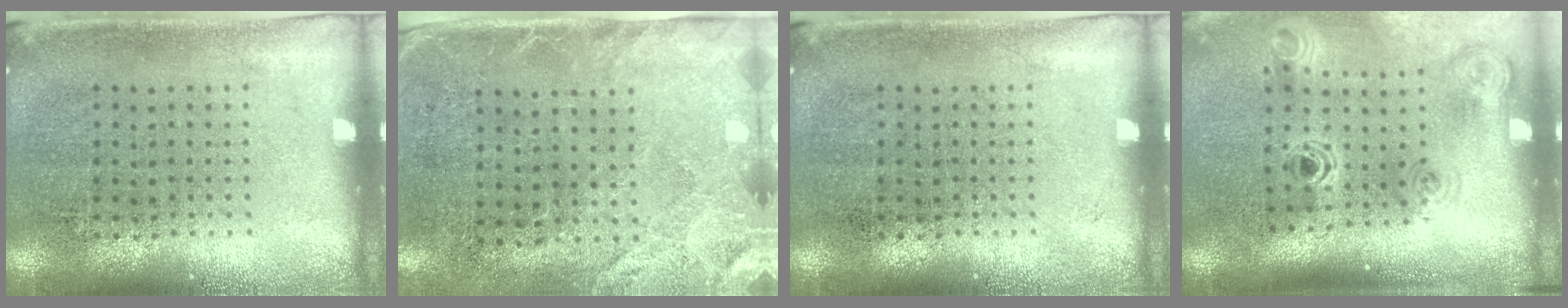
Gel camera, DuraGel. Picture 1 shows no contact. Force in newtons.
{"total": 2.7, "press": 2.2, "slide": 1.6}
{"total": 0.0}
{"total": 1.3, "press": 1.2, "slide": 0.5}